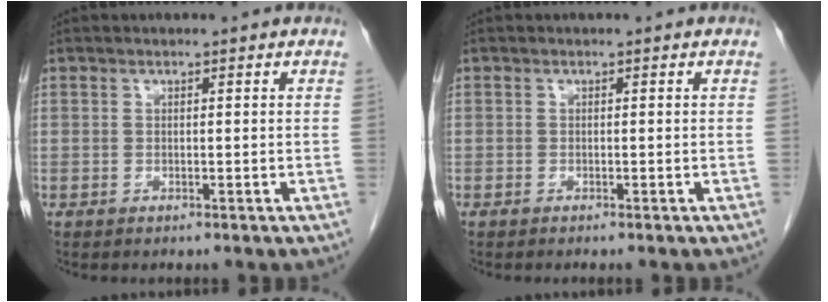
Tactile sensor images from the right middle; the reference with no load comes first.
{"total": 0.5, "force": [-0.5, -0.1, 0.2], "torque": [-0.004, -0.001, -0.008]}